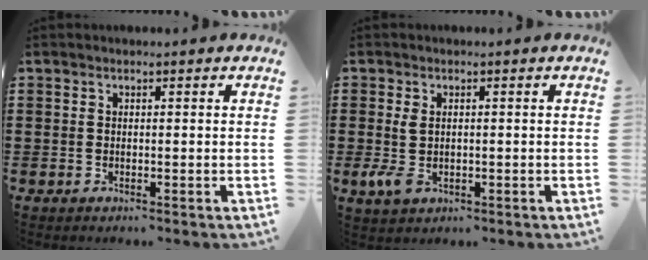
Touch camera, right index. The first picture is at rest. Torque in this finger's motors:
{"motor_torque": [0.02, 0.01, 0.05, 0.01]}